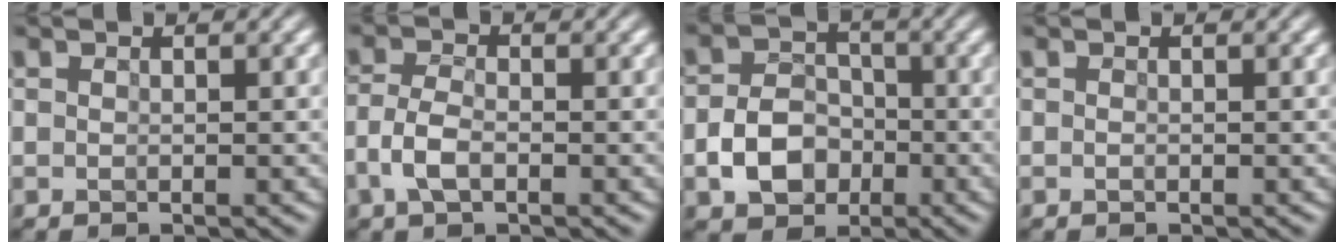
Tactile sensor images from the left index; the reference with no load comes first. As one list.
[{"total": 2.7, "force": [-1.3, 1.2, 2.0], "torque": [-0.046, 0.006, -0.027]}, {"total": 4.6, "force": [-1.7, 3.4, 2.6], "torque": [-0.043, 0.003, -0.029]}, {"total": 0.0}]